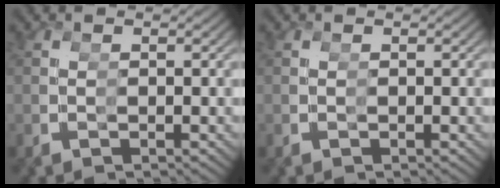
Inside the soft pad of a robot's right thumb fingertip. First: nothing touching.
{"total": 0.0}